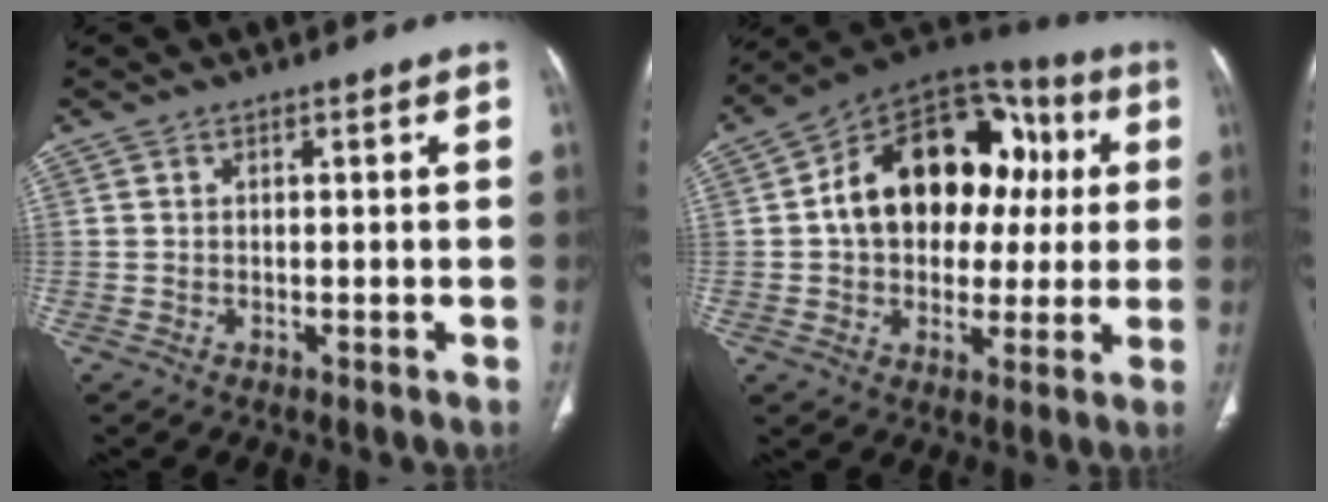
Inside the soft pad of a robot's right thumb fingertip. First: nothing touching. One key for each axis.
{"total": 22.5, "fx": 2.8, "fy": 15.7, "fz": 15.9, "tx": -0.201, "ty": 0.038, "tz": 0.039}